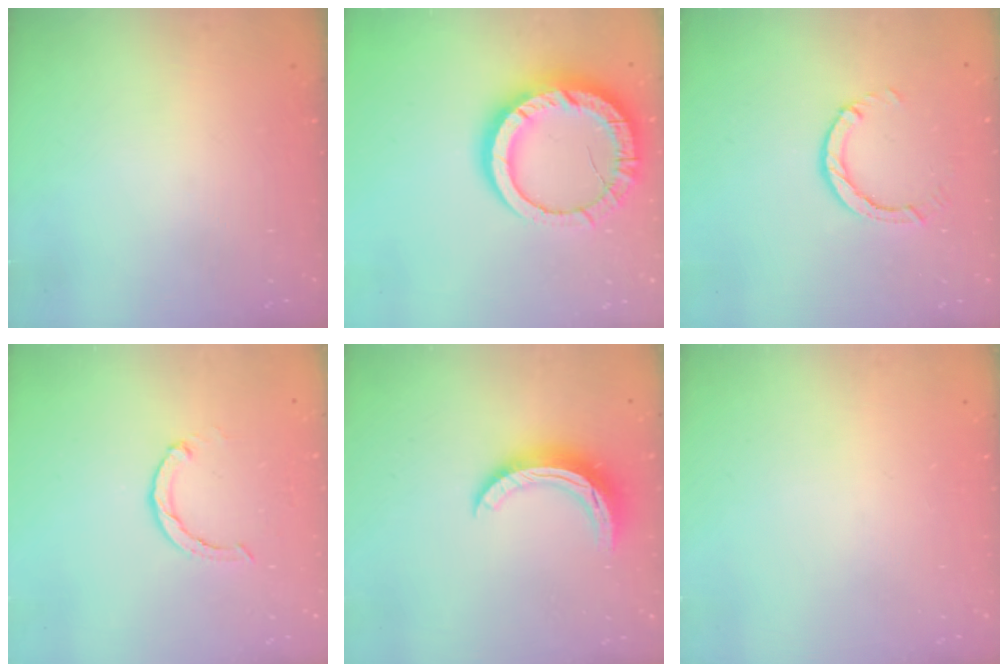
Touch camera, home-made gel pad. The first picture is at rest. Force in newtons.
{"total": 16.6, "press": 16.6, "slide": 1.6}
{"total": 2.9, "press": 2.9, "slide": 0.5}
{"total": 3.0, "press": 3.0, "slide": 0.4}
{"total": 10.3, "press": 10.3, "slide": 0.3}
{"total": 0.0}